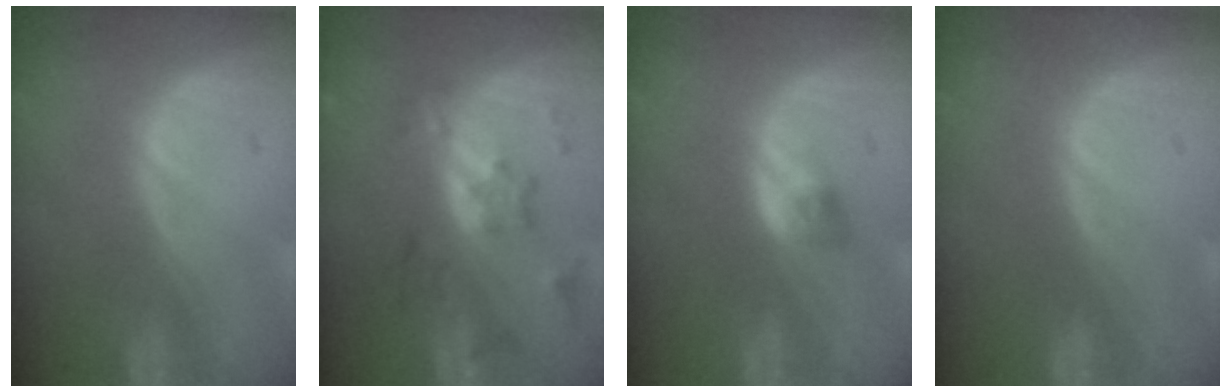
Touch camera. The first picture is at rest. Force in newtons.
{"total": 7.0, "press": 6.7, "slide": 2.2}
{"total": 2.7, "press": 2.4, "slide": 1.2}
{"total": 0.0}